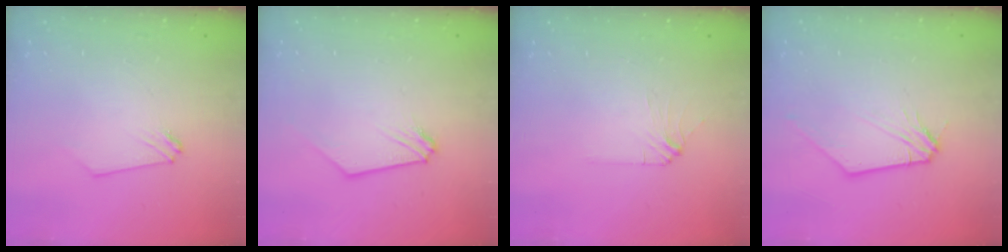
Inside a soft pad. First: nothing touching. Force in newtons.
{"total": 0.9, "press": 0.9, "slide": 0.2}
{"total": 2.8, "press": 2.7, "slide": 0.4}
{"total": 2.4, "press": 2.3, "slide": 0.4}